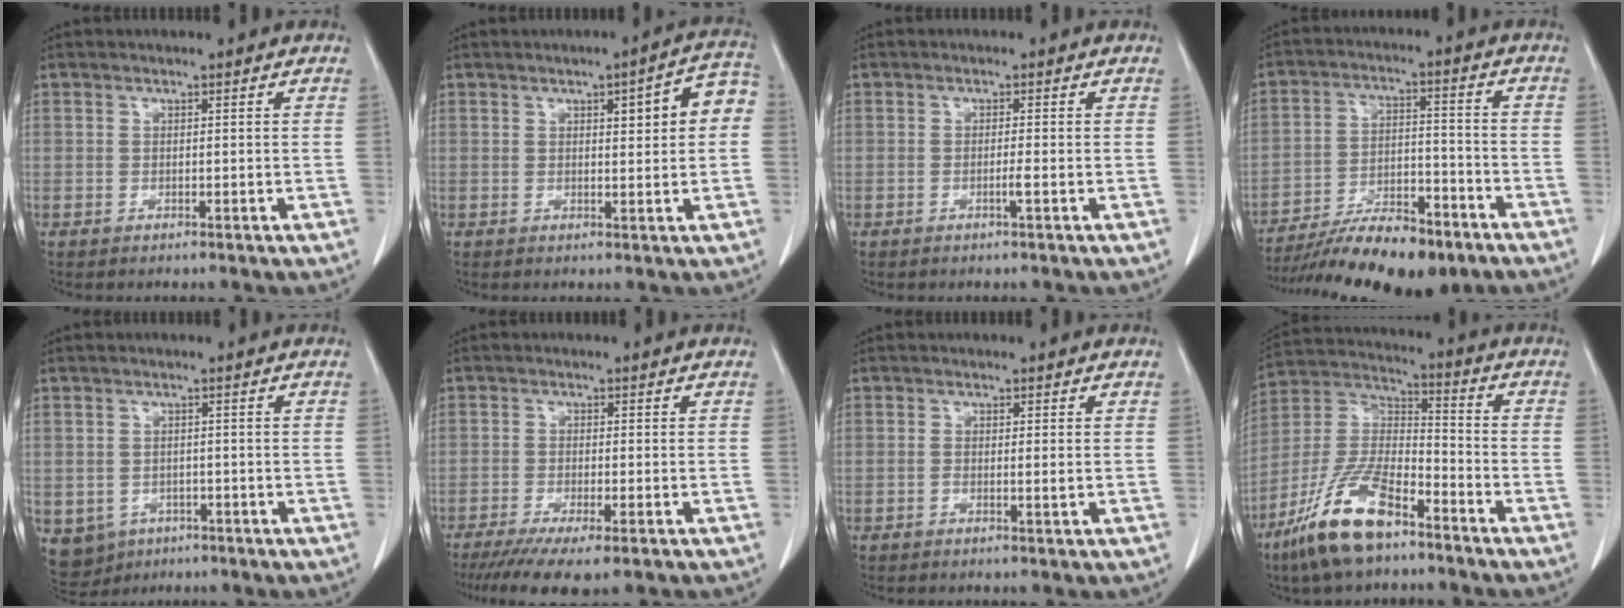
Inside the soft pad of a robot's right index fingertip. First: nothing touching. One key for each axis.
{"total": 6.8, "fx": 1.4, "fy": 1.5, "fz": 6.5, "tx": -0.080, "ty": 0.021, "tz": 0.014}
{"total": 1.3, "fx": -0.4, "fy": -0.2, "fz": 1.2, "tx": -0.025, "ty": -0.002, "tz": -0.009}
{"total": 15.0, "fx": -11.6, "fy": 4.4, "fz": 8.4, "tx": -0.138, "ty": 0.004, "tz": -0.194}
{"total": 7.0, "fx": -3.1, "fy": 6.1, "fz": 1.4, "tx": -0.034, "ty": 0.004, "tz": -0.036}
{"total": 9.3, "fx": -7.0, "fy": 1.2, "fz": 6.1, "tx": -0.089, "ty": -0.020, "tz": -0.107}
{"total": 1.1, "fx": -0.2, "fy": 0.0, "fz": 1.0, "tx": -0.019, "ty": -0.003, "tz": -0.004}
{"total": 14.6, "fx": -9.7, "fy": 4.8, "fz": 9.7, "tx": -0.206, "ty": -0.001, "tz": -0.186}